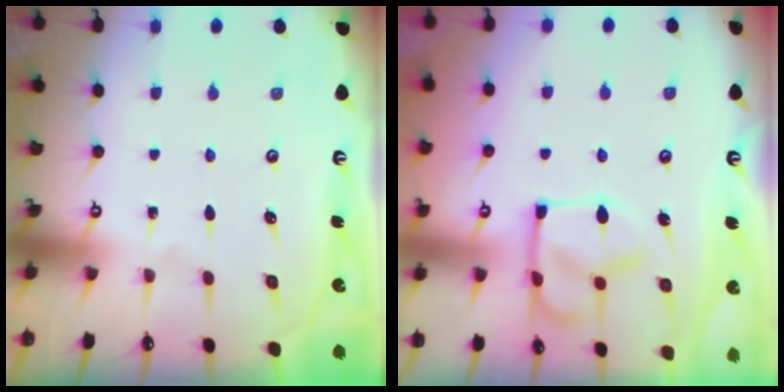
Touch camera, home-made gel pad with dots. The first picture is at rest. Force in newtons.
{"total": 6.1, "press": 6.1, "slide": 0.3}